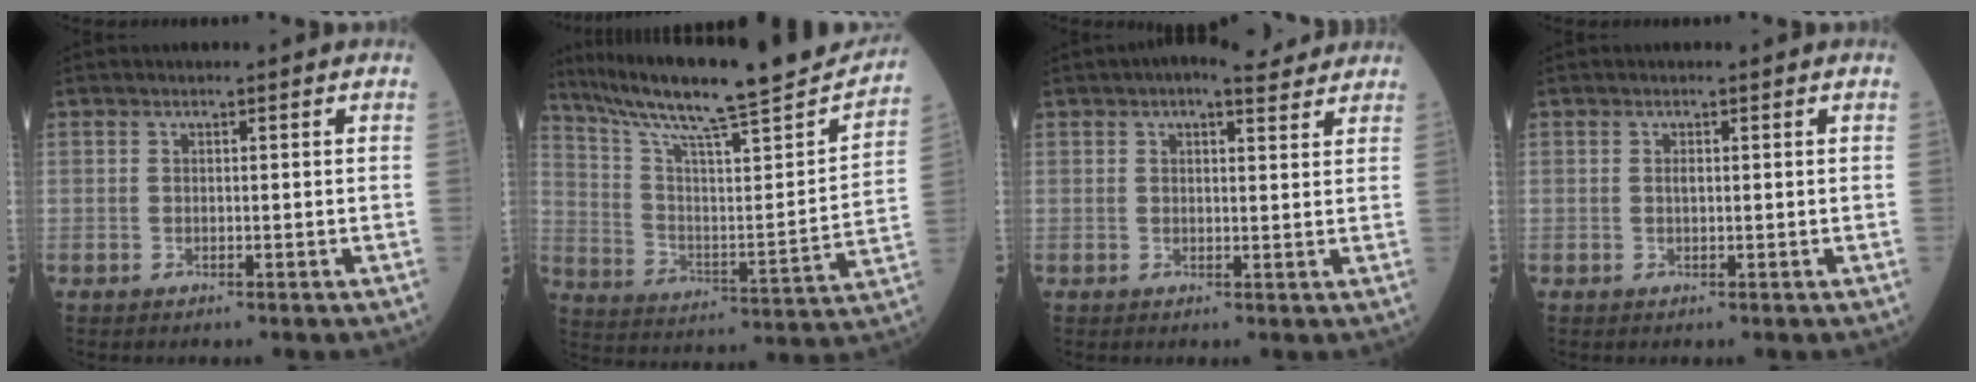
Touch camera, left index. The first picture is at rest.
{"total": 23.7, "force": [21.0, 0.9, 11.0], "torque": [-0.183, -0.027, 0.312]}
{"total": 5.4, "force": [4.3, 1.8, 2.8], "torque": [-0.047, 0.027, 0.057]}
{"total": 0.6, "force": [0.2, 0.2, 0.6], "torque": [-0.015, -0.001, 0.003]}